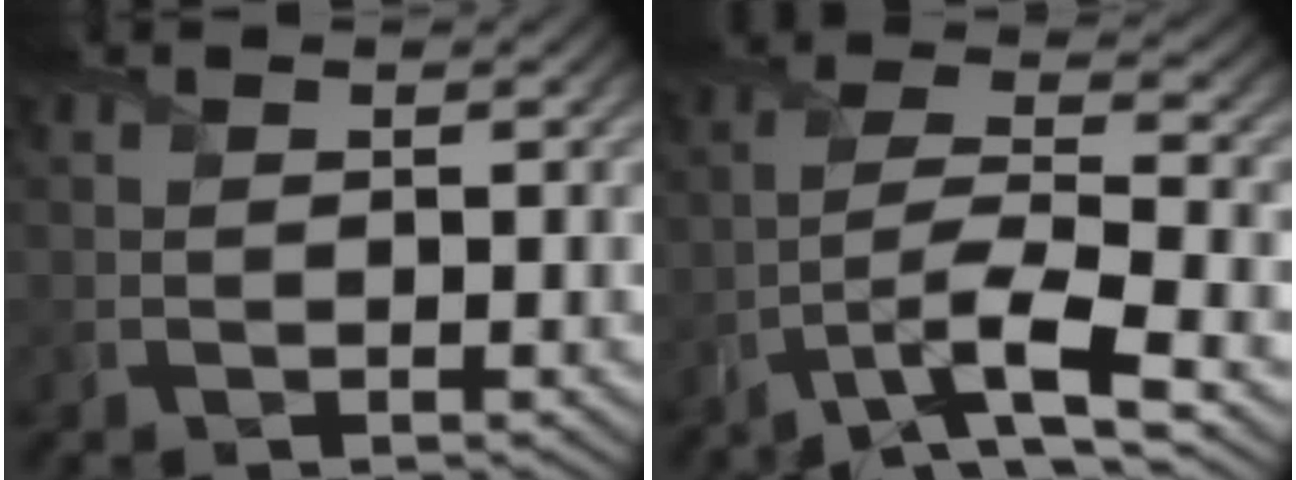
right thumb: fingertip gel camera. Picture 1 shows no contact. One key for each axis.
{"total": 10.6, "fx": -6.2, "fy": 2.6, "fz": 8.1, "tx": -0.158, "ty": 0.001, "tz": -0.122}